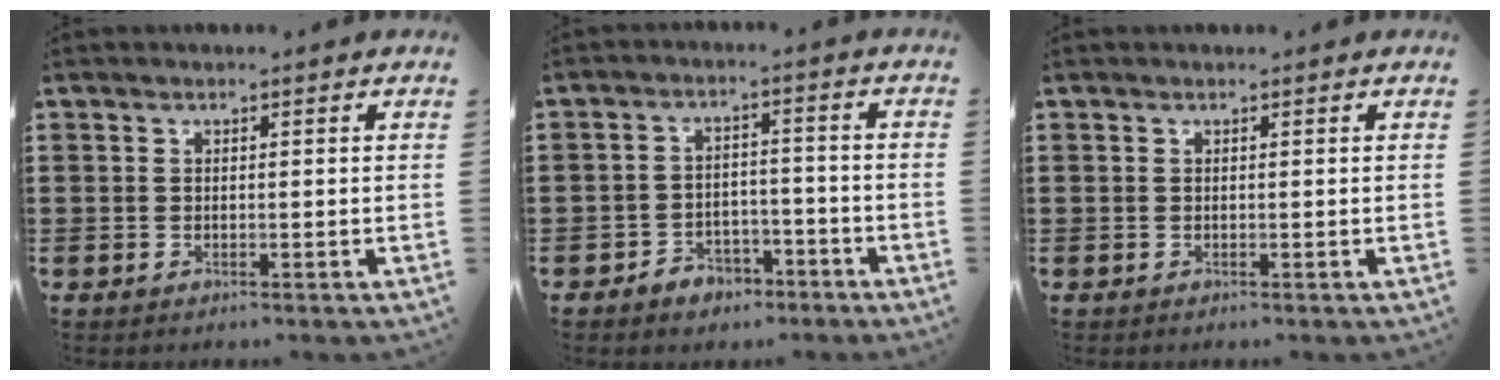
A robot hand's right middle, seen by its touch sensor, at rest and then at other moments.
{"total": 3.6, "force": [-3.1, 1.7, 0.5], "torque": [-0.014, 0.010, -0.064]}
{"total": 0.0}